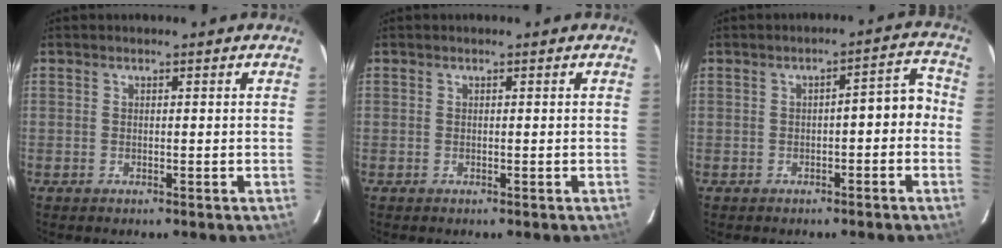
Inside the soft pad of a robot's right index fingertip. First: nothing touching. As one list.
[{"total": 0.0}, {"total": 4.9, "force": [-1.0, 1.6, 4.5], "torque": [-0.053, 0.032, -0.014]}]